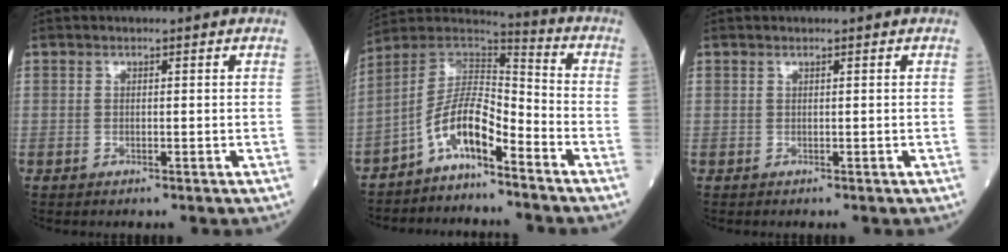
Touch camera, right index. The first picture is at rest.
{"total": 9.5, "force": [-5.8, 2.7, 7.0], "torque": [-0.133, 0.033, -0.112]}
{"total": 0.0}